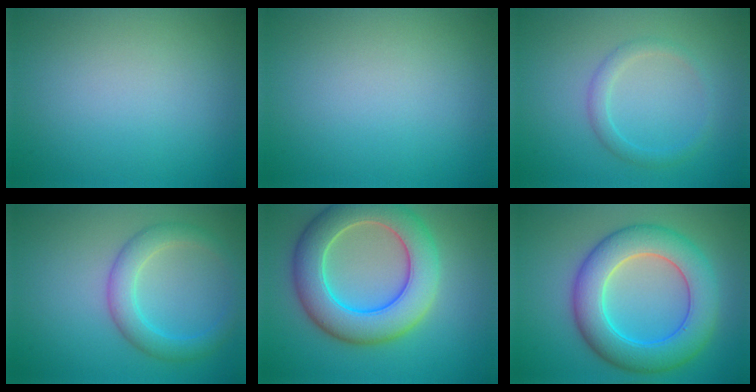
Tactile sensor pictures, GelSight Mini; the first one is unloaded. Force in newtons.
{"total": 0.0}
{"total": 1.7, "press": 1.7, "slide": 0.1}
{"total": 3.6, "press": 3.6, "slide": 0.1}
{"total": 8.8, "press": 8.7, "slide": 0.7}
{"total": 8.1, "press": 8.1, "slide": 0.3}